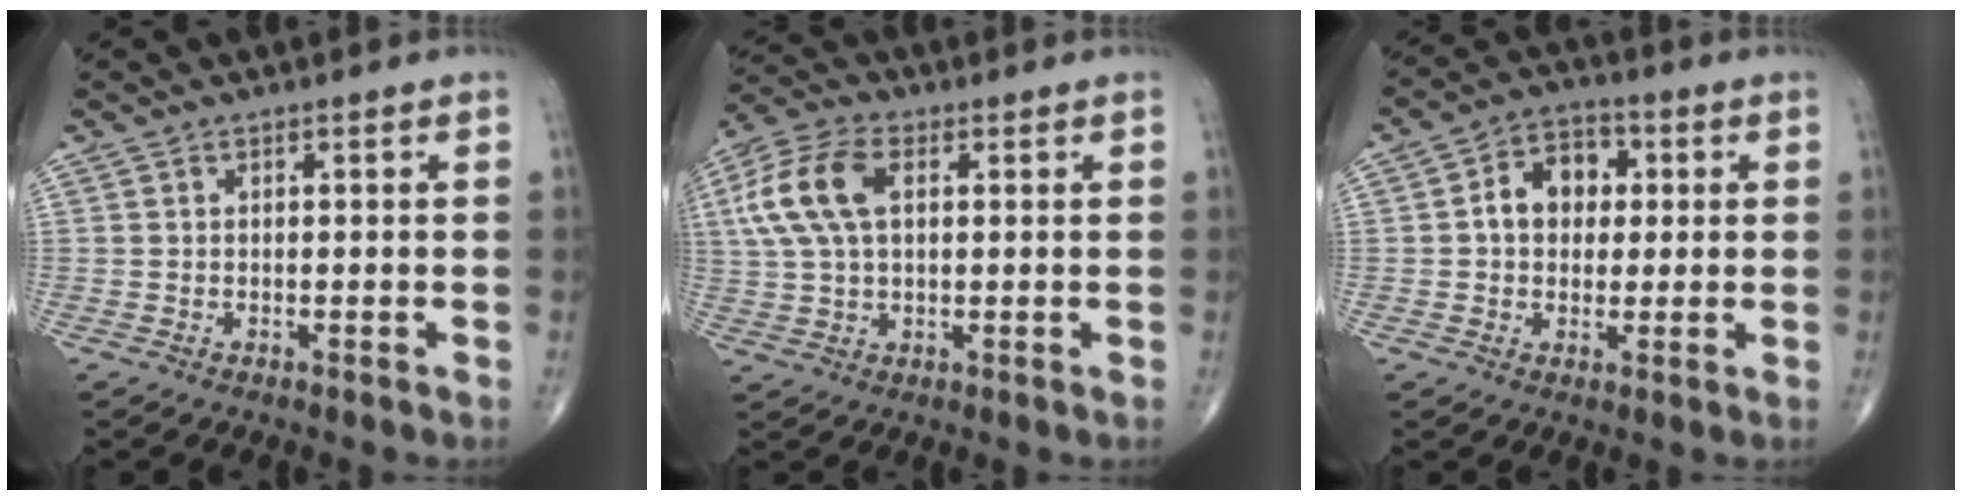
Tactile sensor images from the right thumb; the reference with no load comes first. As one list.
[{"total": 12.1, "force": [2.9, 6.9, 9.6], "torque": [-0.209, 0.019, 0.052]}, {"total": 8.7, "force": [1.1, 6.7, 5.5], "torque": [-0.059, 0.018, 0.011]}]